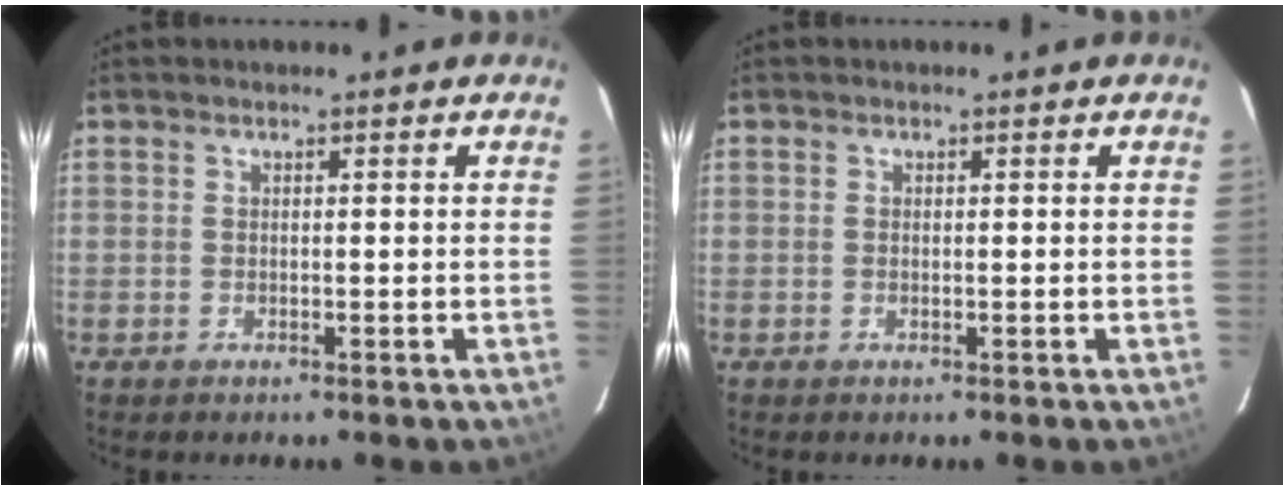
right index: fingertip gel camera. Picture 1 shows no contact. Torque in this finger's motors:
{"motor_torque": [0.30, 0.35, 0.09, 0.01]}